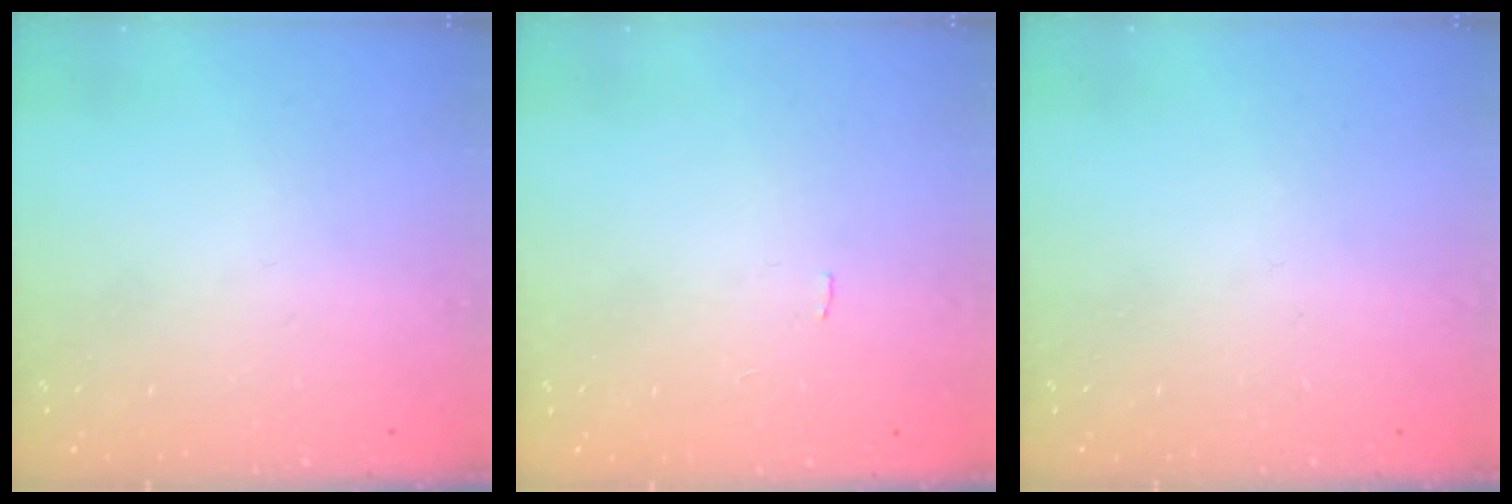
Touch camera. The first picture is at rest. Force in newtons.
{"total": 0.6, "press": 0.5, "slide": 0.2}
{"total": 0.0}